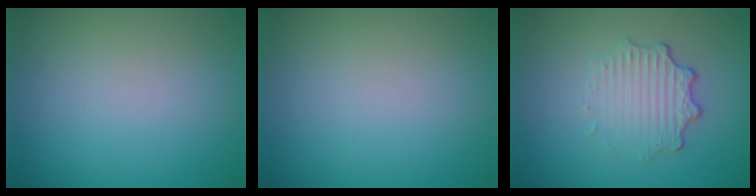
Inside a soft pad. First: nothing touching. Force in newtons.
{"total": 0.0}
{"total": 3.2, "press": 2.5, "slide": 1.9}